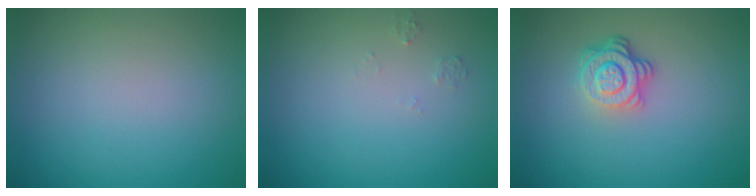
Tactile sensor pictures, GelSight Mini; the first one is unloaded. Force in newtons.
{"total": 0.7, "press": 0.7, "slide": 0.1}
{"total": 3.9, "press": 2.8, "slide": 2.7}